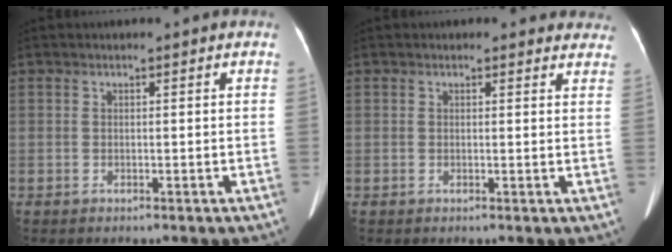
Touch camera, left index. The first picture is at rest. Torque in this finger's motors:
{"motor_torque": [0.10, -1.43, 0.07, 0.00]}